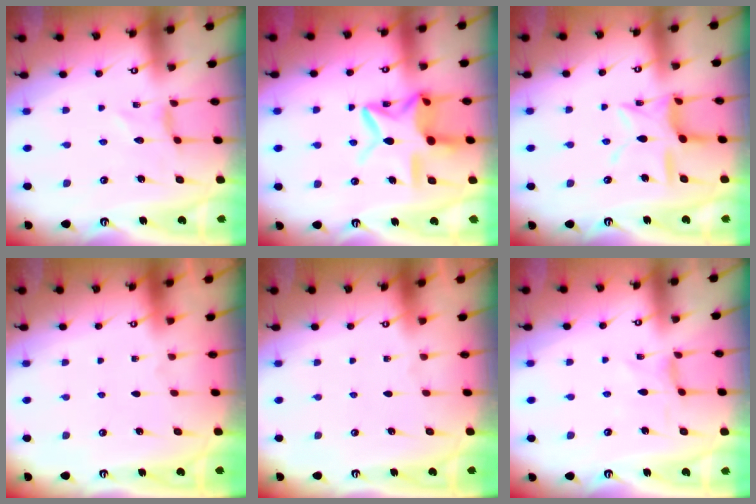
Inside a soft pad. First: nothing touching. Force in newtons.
{"total": 14.7, "press": 14.7, "slide": 1.2}
{"total": 11.7, "press": 11.7, "slide": 1.0}
{"total": 0.0}
{"total": 0.0}
{"total": 0.8, "press": 0.8, "slide": 0.2}